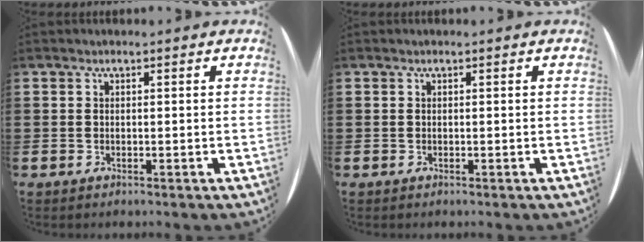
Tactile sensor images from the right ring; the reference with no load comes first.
{"total": 0.0}